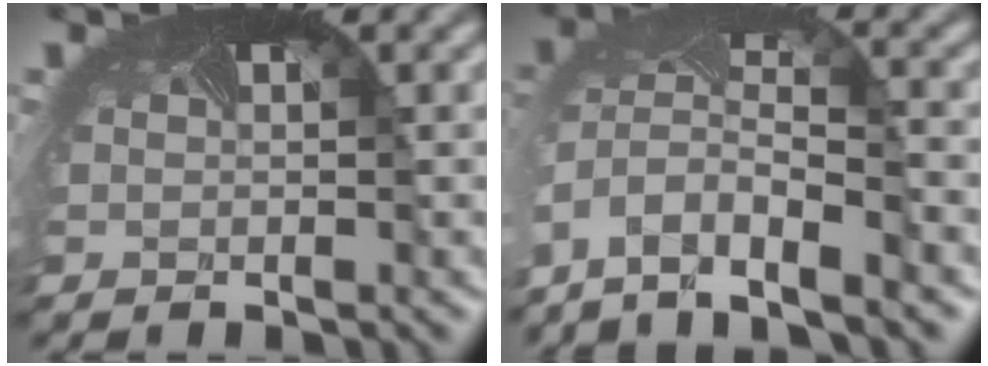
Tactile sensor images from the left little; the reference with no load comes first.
{"total": 8.3, "force": [-6.4, 3.2, 4.3], "torque": [-0.110, -0.026, -0.101]}